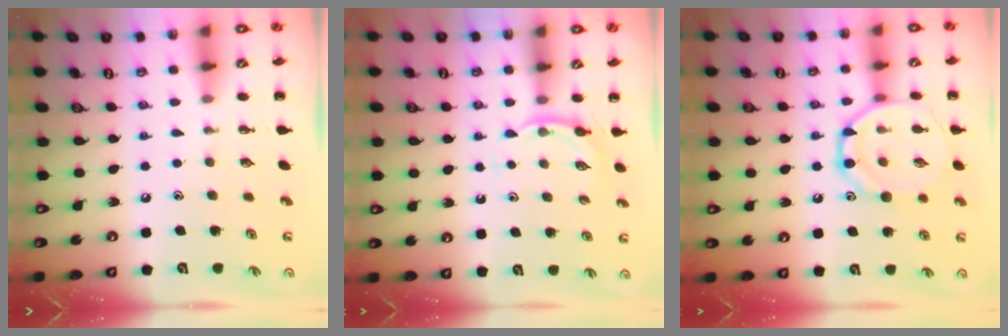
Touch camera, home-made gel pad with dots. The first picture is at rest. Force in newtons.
{"total": 3.9, "press": 3.7, "slide": 1.1}
{"total": 13.9, "press": 13.9, "slide": 0.7}